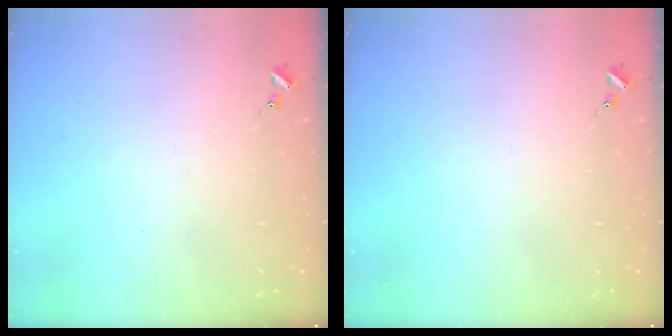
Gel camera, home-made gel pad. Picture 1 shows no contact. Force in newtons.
{"total": 0.0}